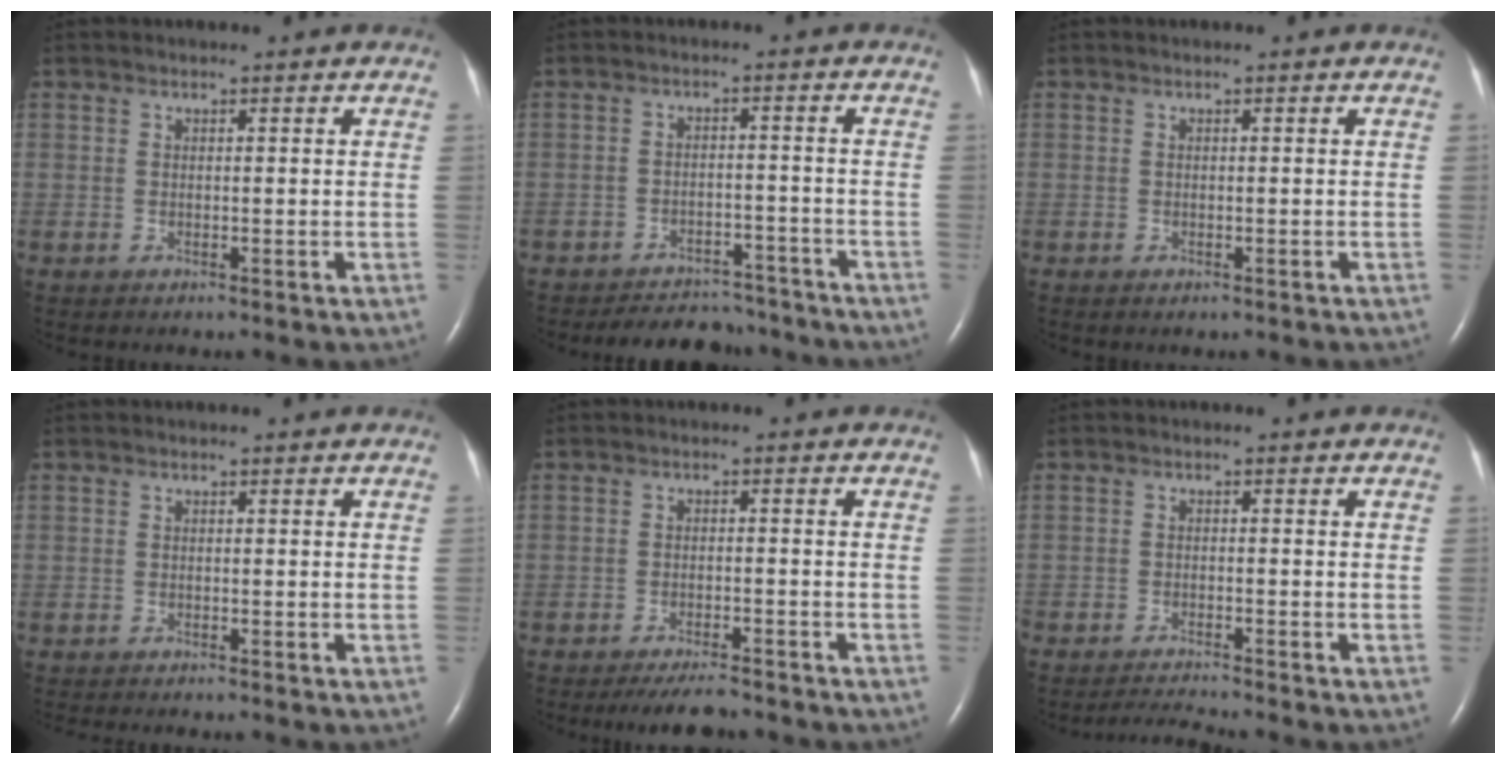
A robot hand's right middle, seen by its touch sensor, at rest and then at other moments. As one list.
[{"total": 8.9, "force": [-8.3, 3.1, 1.2], "torque": [-0.011, 0.008, -0.107]}, {"total": 0.7, "force": [-0.5, 0.3, 0.4], "torque": [-0.006, -0.002, -0.002]}, {"total": 2.6, "force": [-2.3, 0.2, 1.2], "torque": [-0.018, -0.006, -0.030]}, {"total": 5.2, "force": [-4.7, 0.9, 2.0], "torque": [-0.033, -0.012, -0.076]}, {"total": 3.2, "force": [-3.1, -0.9, 0.5], "torque": [-0.018, -0.019, -0.055]}]